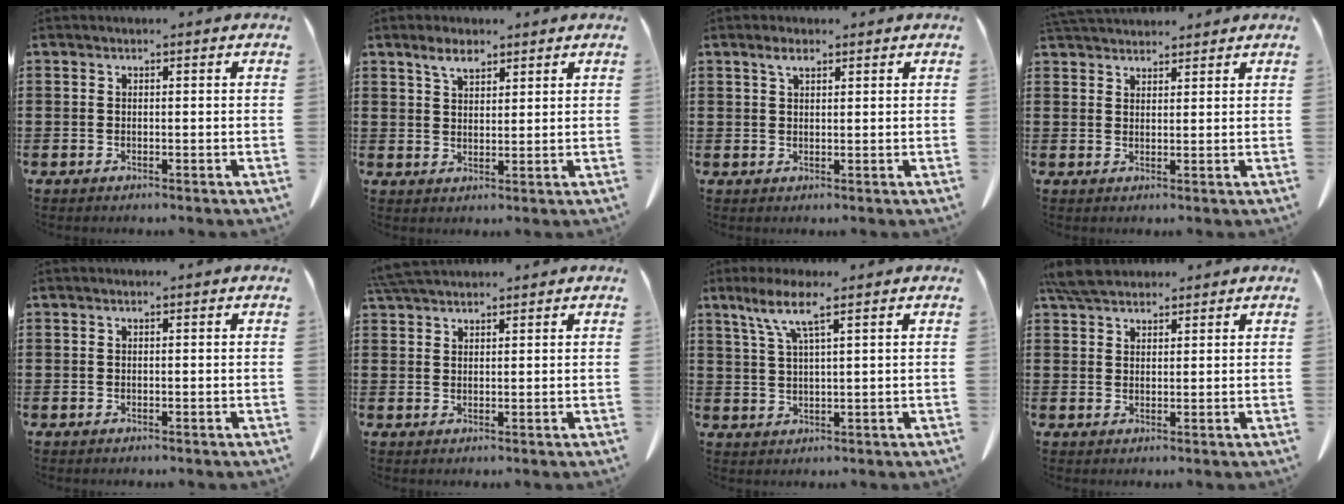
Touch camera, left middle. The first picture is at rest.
{"total": 3.8, "force": [2.7, 1.5, 2.2], "torque": [-0.049, 0.004, 0.050]}
{"total": 2.4, "force": [1.4, 0.7, 1.7], "torque": [-0.037, 0.004, 0.025]}
{"total": 3.2, "force": [3.1, 0.6, 0.5], "torque": [-0.017, -0.005, 0.061]}
{"total": 0.0}
{"total": 3.8, "force": [3.5, 0.6, 1.3], "torque": [-0.035, -0.006, 0.068]}
{"total": 5.7, "force": [3.5, 0.4, 4.5], "torque": [-0.098, 0.000, 0.060]}
{"total": 5.0, "force": [4.4, 1.5, 1.9], "torque": [-0.048, -0.003, 0.084]}